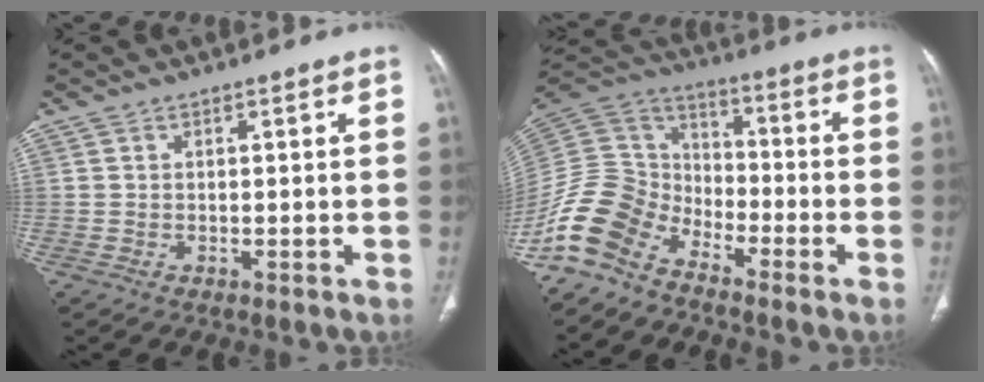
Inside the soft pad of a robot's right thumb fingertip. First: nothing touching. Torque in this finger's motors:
{"motor_torque": [0.33, 0.15, 1.43, -1.32, 0.24]}